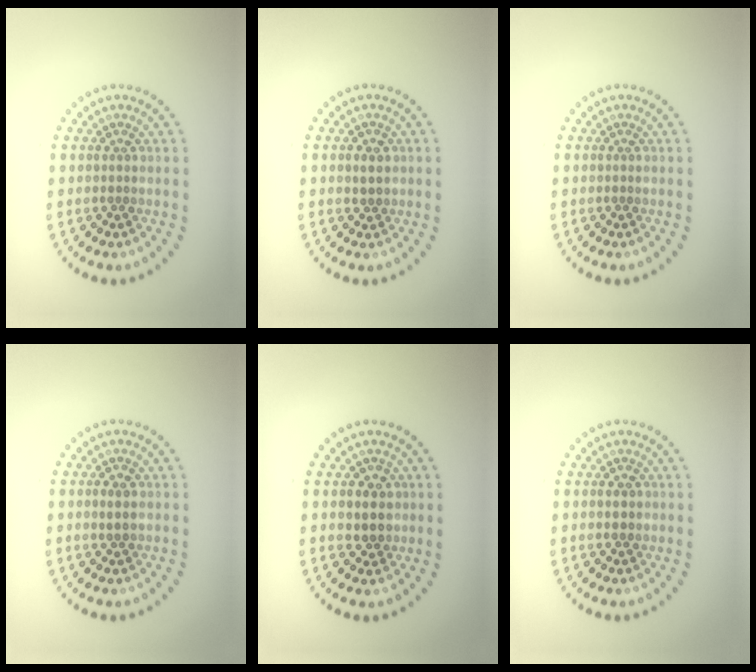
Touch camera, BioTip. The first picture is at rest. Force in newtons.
{"total": 0.9, "press": 0.9, "slide": 0.2}
{"total": 0.0}
{"total": 1.2, "press": 1.2, "slide": 0.1}
{"total": 2.6, "press": 2.5, "slide": 0.7}
{"total": 1.7, "press": 1.7, "slide": 0.0}